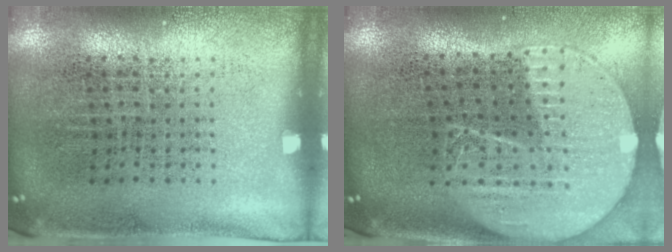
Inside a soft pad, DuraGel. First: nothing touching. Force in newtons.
{"total": 2.1, "press": 1.8, "slide": 1.0}